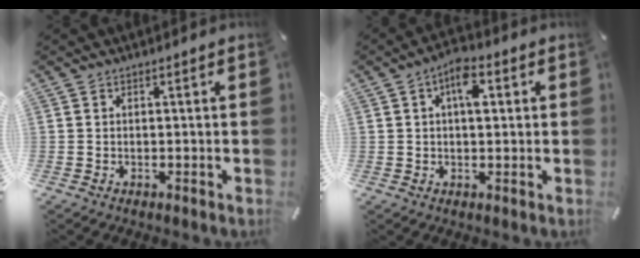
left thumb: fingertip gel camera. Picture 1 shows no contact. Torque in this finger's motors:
{"motor_torque": [-0.07, 0.68, 0.88, -0.30, 0.28]}